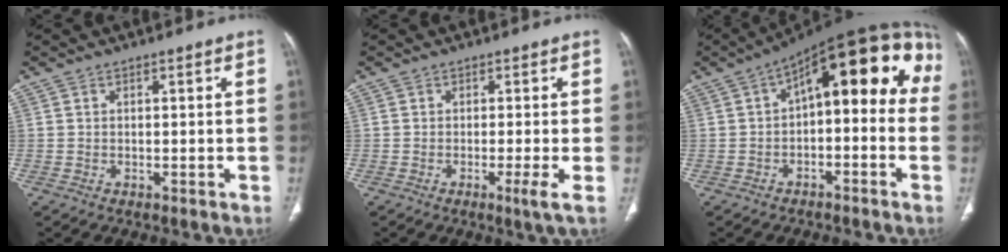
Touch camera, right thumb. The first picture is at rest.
{"total": 2.4, "force": [-0.8, -0.5, 2.2], "torque": [-0.048, -0.010, -0.017]}
{"total": 18.1, "force": [1.0, 8.5, 16.0], "torque": [-0.182, 0.059, 0.002]}